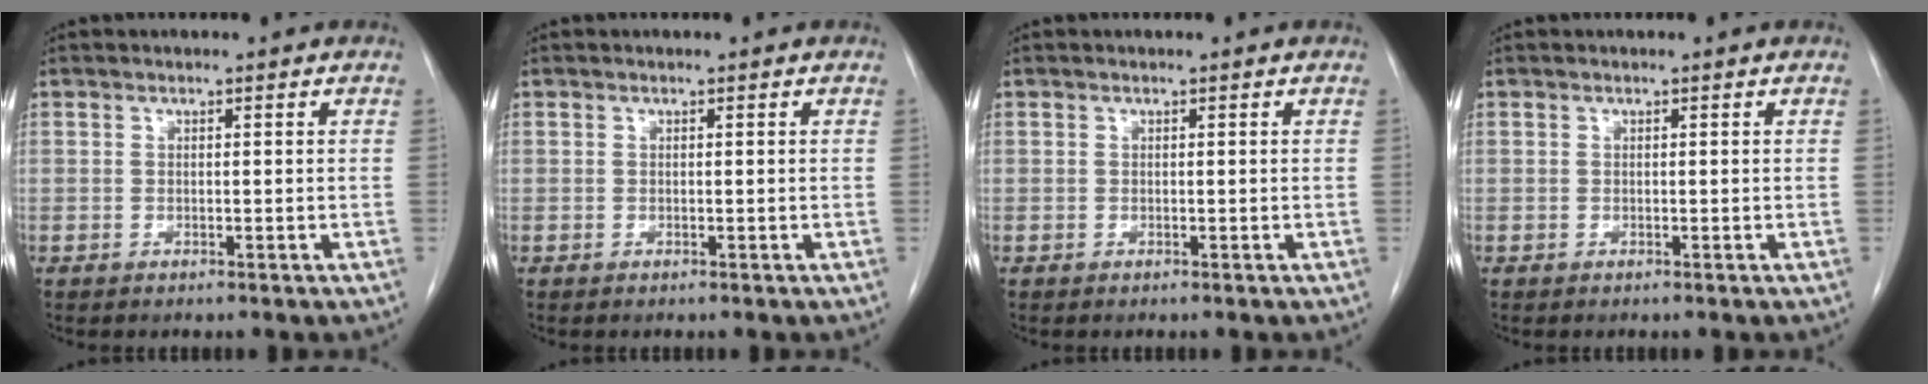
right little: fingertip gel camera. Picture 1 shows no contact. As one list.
[{"total": 0.0}, {"total": 0.0}, {"total": 0.0}]